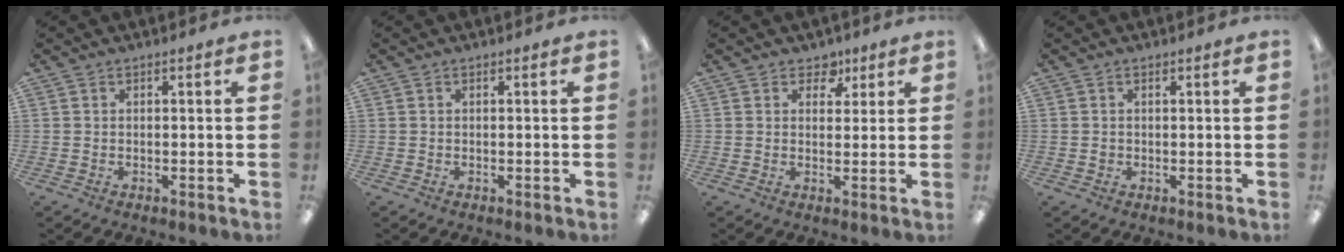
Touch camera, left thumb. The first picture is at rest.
{"total": 0.0}
{"total": 4.3, "force": [2.5, 3.0, 1.6], "torque": [-0.009, -0.010, 0.041]}
{"total": 0.6, "force": [0.0, 0.6, 0.2], "torque": [-0.006, 0.005, -0.001]}